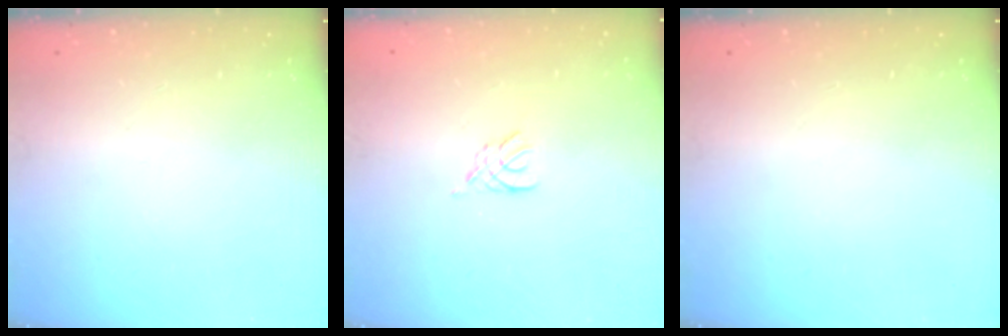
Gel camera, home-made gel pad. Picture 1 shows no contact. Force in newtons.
{"total": 2.4, "press": 2.3, "slide": 0.5}
{"total": 0.0}